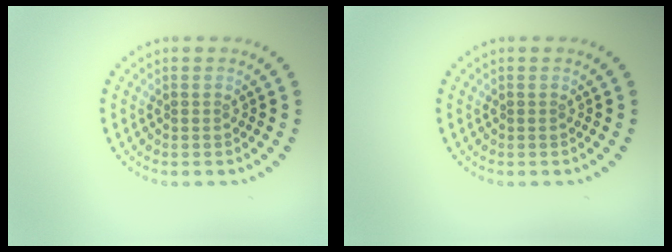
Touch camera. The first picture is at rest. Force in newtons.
{"total": 0.0}